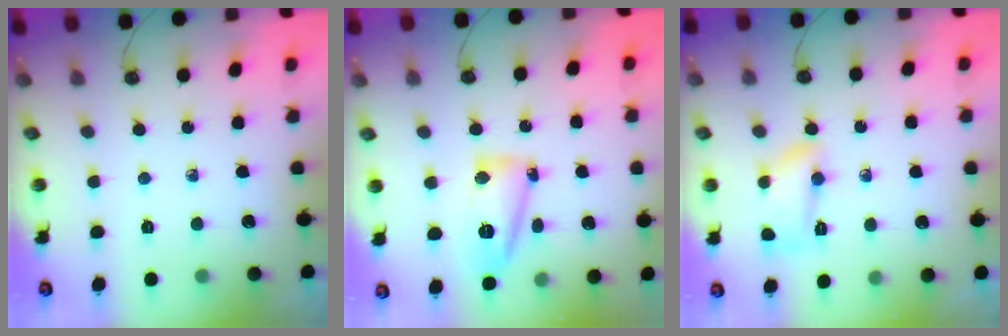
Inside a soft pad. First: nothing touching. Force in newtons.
{"total": 12.9, "press": 11.9, "slide": 4.9}
{"total": 9.2, "press": 8.2, "slide": 4.3}